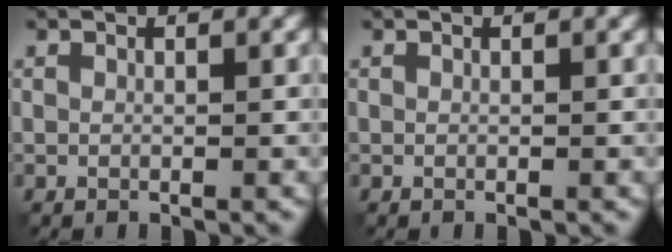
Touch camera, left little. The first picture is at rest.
{"total": 0.0}